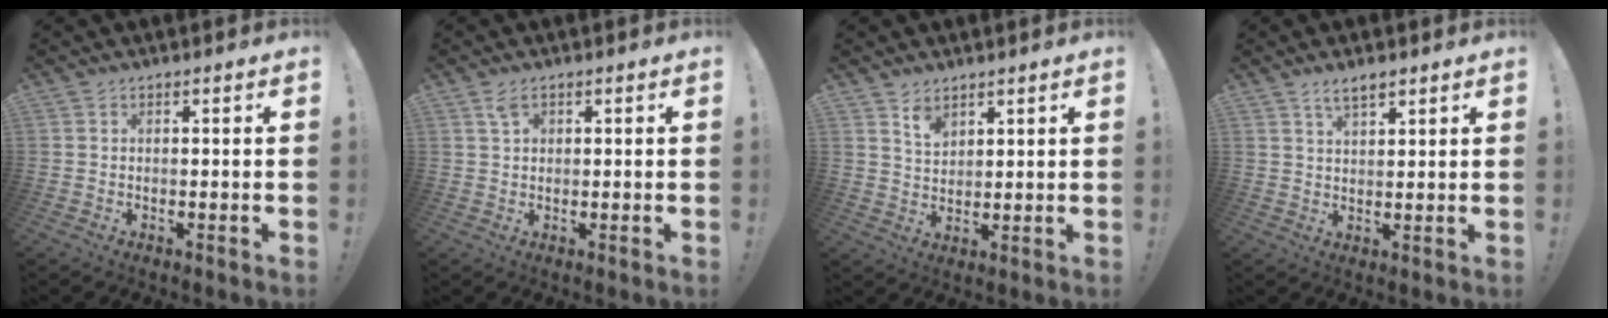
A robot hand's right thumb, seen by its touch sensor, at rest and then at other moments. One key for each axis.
{"total": 3.1, "fx": 1.6, "fy": 2.0, "fz": 1.7, "tx": -0.028, "ty": 0.000, "tz": 0.030}
{"total": 5.3, "fx": 3.8, "fy": 3.1, "fz": 1.9, "tx": -0.023, "ty": -0.025, "tz": 0.069}
{"total": 4.7, "fx": 3.3, "fy": 1.9, "fz": 2.7, "tx": -0.051, "ty": -0.010, "tz": 0.060}